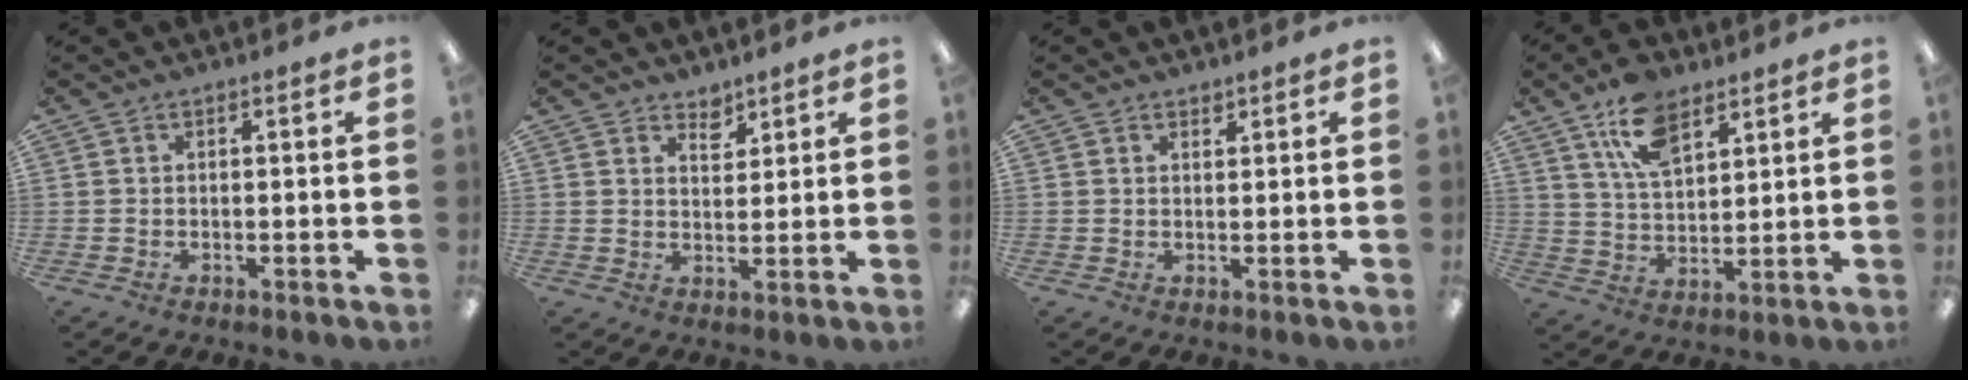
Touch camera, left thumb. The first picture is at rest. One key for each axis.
{"total": 4.0, "fx": 3.5, "fy": 1.8, "fz": 0.6, "tx": 0.005, "ty": -0.025, "tz": 0.062}
{"total": 1.3, "fx": 1.2, "fy": 0.5, "fz": 0.0, "tx": -0.001, "ty": -0.002, "tz": 0.024}
{"total": 11.9, "fx": 7.6, "fy": 6.0, "fz": 6.9, "tx": -0.130, "ty": -0.021, "tz": 0.140}